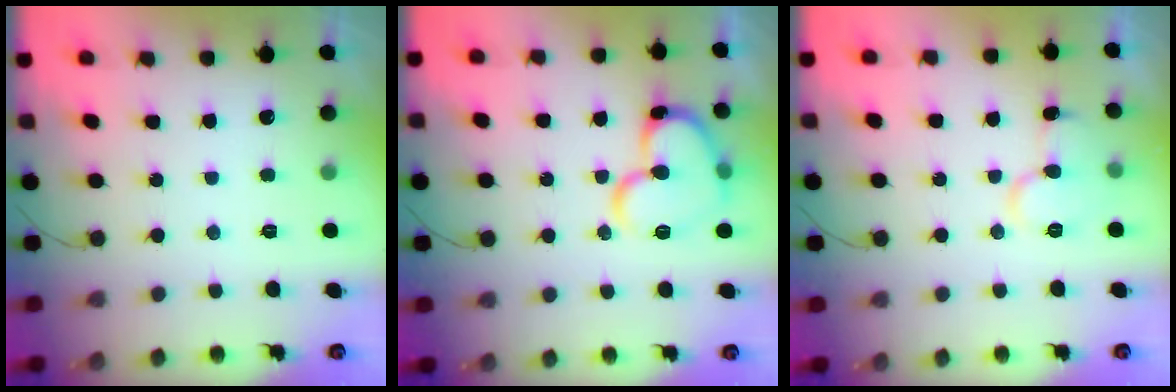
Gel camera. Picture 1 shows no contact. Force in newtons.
{"total": 17.3, "press": 17.2, "slide": 1.6}
{"total": 8.6, "press": 8.6, "slide": 1.0}